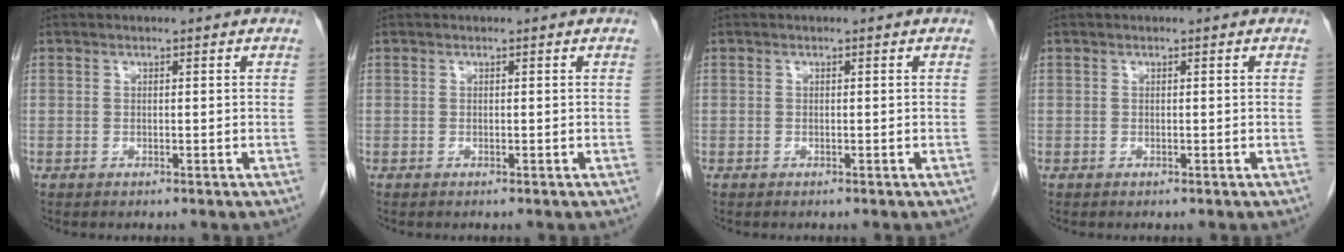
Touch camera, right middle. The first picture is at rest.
{"total": 0.0}
{"total": 0.0}
{"total": 0.0}